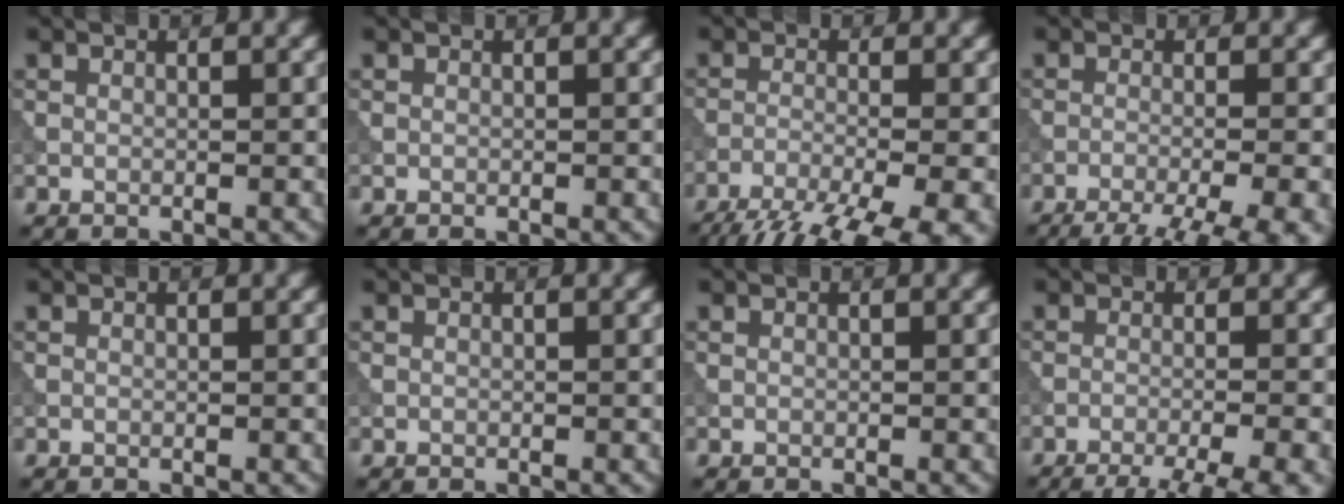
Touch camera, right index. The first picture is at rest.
{"total": 0.0}
{"total": 10.8, "force": [-8.0, 2.6, 6.8], "torque": [-0.121, -0.039, -0.114]}
{"total": 9.4, "force": [-6.1, 2.7, 6.6], "torque": [-0.075, -0.017, -0.074]}
{"total": 0.0}
{"total": 0.0}
{"total": 0.0}
{"total": 7.4, "force": [-4.7, 1.9, 5.4], "torque": [-0.059, -0.008, -0.063]}